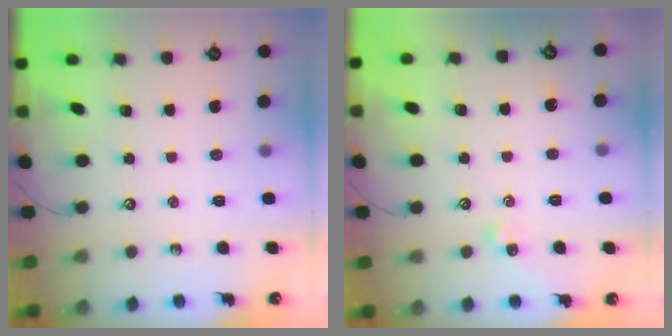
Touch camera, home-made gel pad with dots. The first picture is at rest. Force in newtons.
{"total": 3.3, "press": 3.2, "slide": 0.8}